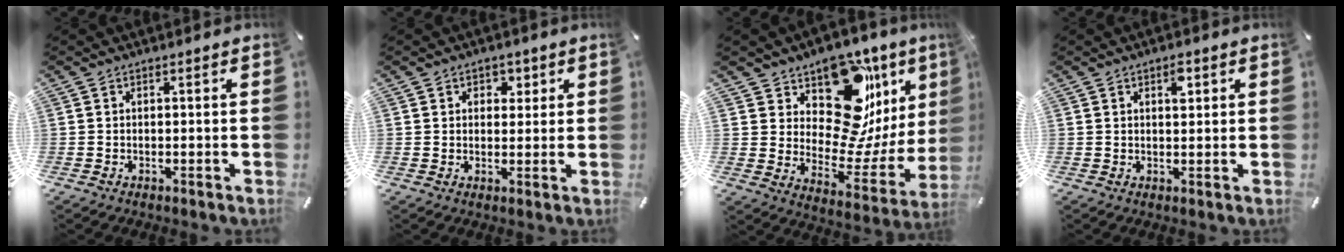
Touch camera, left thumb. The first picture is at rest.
{"total": 3.1, "force": [1.3, 2.7, 0.9], "torque": [0.000, -0.002, 0.016]}
{"total": 15.5, "force": [8.3, 9.6, 8.9], "torque": [-0.103, -0.104, 0.137]}
{"total": 2.9, "force": [1.4, 1.6, 2.0], "torque": [-0.020, -0.006, 0.019]}